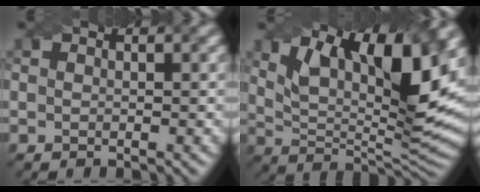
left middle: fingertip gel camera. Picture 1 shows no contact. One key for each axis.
{"total": 13.9, "fx": 6.8, "fy": 4.5, "fz": 11.3, "tx": -0.177, "ty": 0.001, "tz": 0.110}